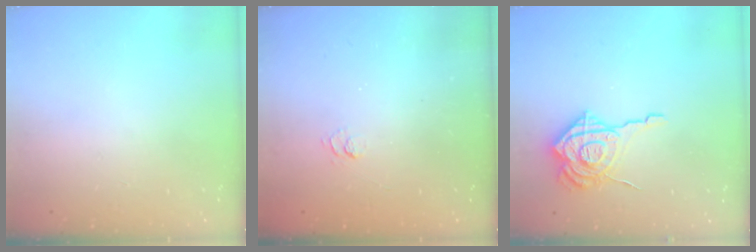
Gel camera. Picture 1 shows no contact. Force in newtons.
{"total": 2.7, "press": 2.2, "slide": 1.5}
{"total": 16.2, "press": 16.1, "slide": 1.7}